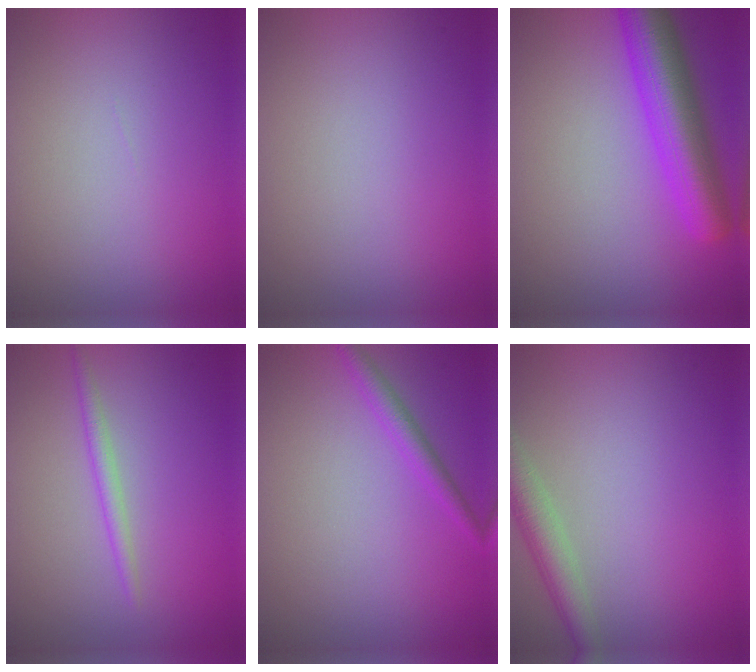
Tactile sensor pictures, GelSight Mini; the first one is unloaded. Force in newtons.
{"total": 0.0}
{"total": 7.3, "press": 7.3, "slide": 0.2}
{"total": 1.6, "press": 1.6, "slide": 0.0}
{"total": 1.9, "press": 1.9, "slide": 0.1}
{"total": 3.5, "press": 3.5, "slide": 0.1}